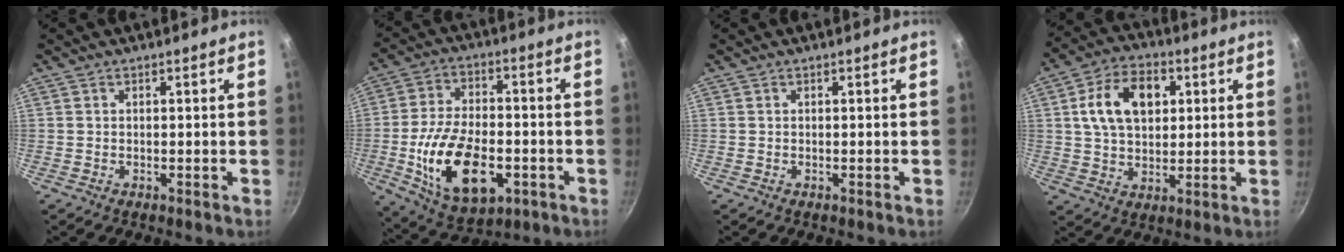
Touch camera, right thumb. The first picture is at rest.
{"total": 18.1, "force": [-4.7, 10.2, 14.2], "torque": [-0.247, 0.013, -0.071]}
{"total": 0.0}
{"total": 13.0, "force": [3.2, 8.7, 9.1], "torque": [-0.131, 0.006, 0.048]}